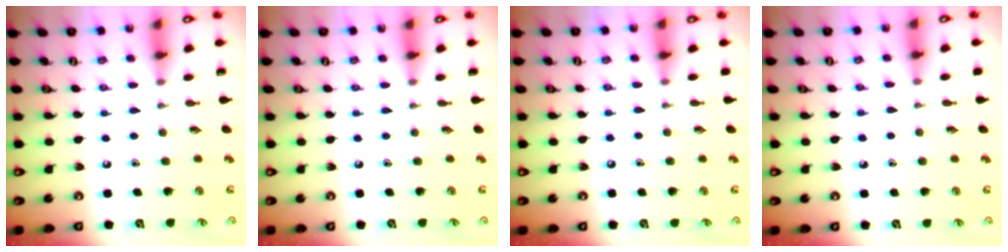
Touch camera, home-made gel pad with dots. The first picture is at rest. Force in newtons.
{"total": 0.0}
{"total": 2.7, "press": 2.7, "slide": 0.4}
{"total": 4.1, "press": 4.1, "slide": 0.5}